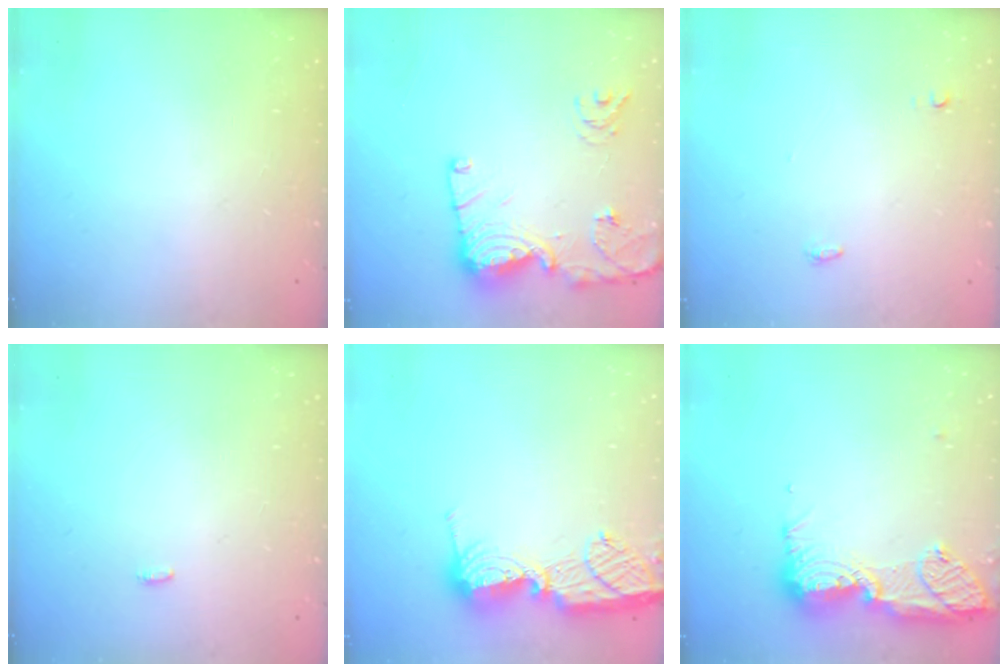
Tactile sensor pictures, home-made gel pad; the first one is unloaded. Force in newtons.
{"total": 14.6, "press": 14.6, "slide": 1.0}
{"total": 7.3, "press": 3.8, "slide": 6.3}
{"total": 3.3, "press": 1.6, "slide": 2.9}
{"total": 12.7, "press": 12.6, "slide": 1.2}
{"total": 17.6, "press": 16.5, "slide": 6.2}